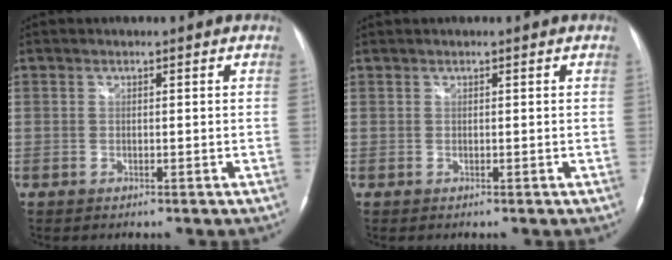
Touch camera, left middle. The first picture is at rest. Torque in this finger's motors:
{"motor_torque": [0.07, -0.09, 0.02, -0.01]}